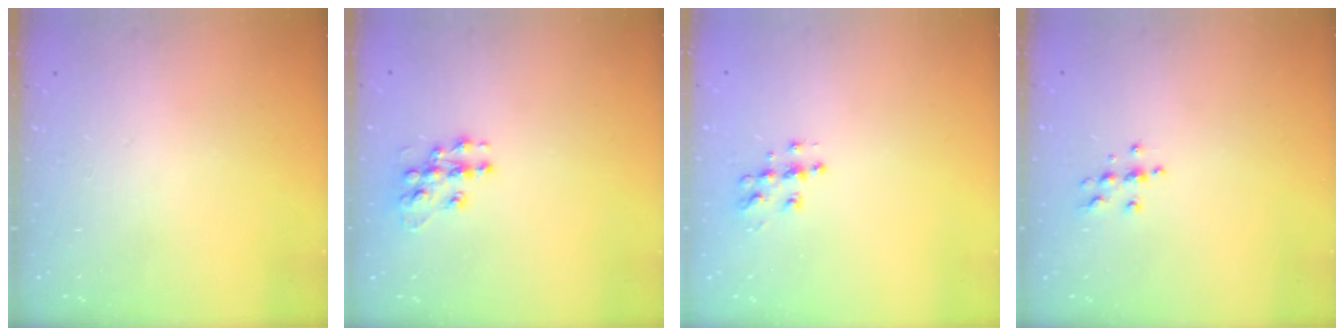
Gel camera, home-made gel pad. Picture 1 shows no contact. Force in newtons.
{"total": 10.2, "press": 10.2, "slide": 0.5}
{"total": 7.5, "press": 7.5, "slide": 0.3}
{"total": 5.6, "press": 5.5, "slide": 0.7}